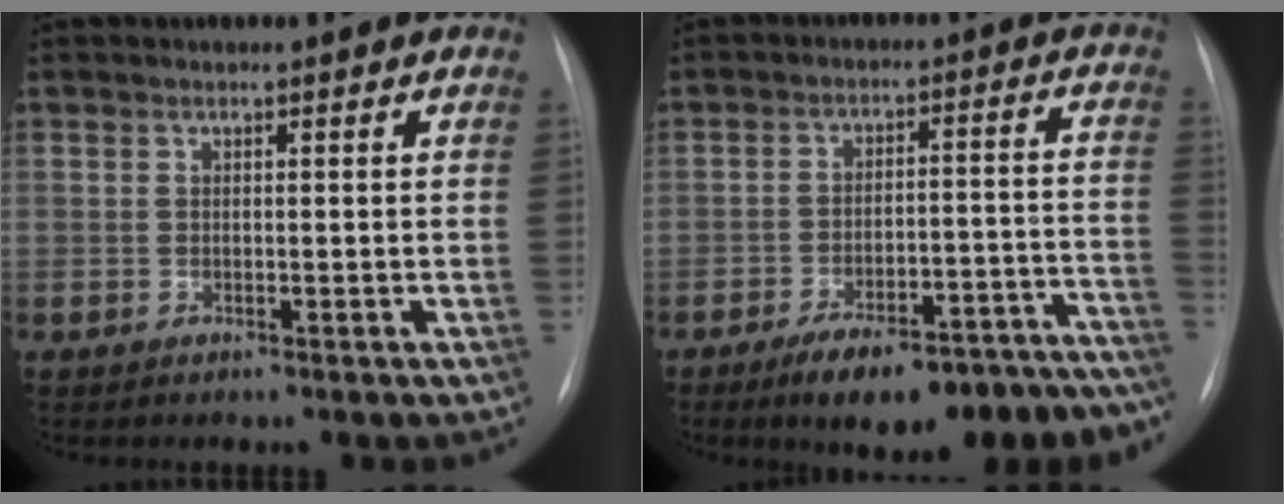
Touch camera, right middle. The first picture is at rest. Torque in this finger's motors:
{"motor_torque": [1.17, -0.97, 0.39, 0.12]}